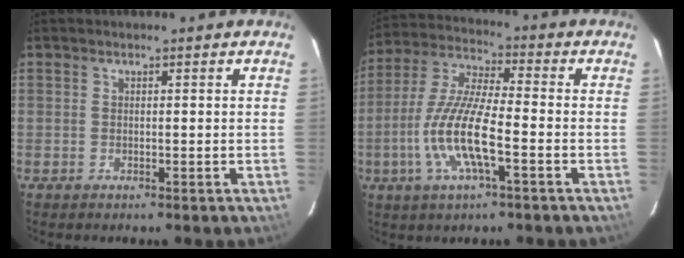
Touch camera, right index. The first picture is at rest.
{"total": 13.2, "force": [-4.2, 2.7, 12.2], "torque": [-0.256, -0.005, -0.084]}